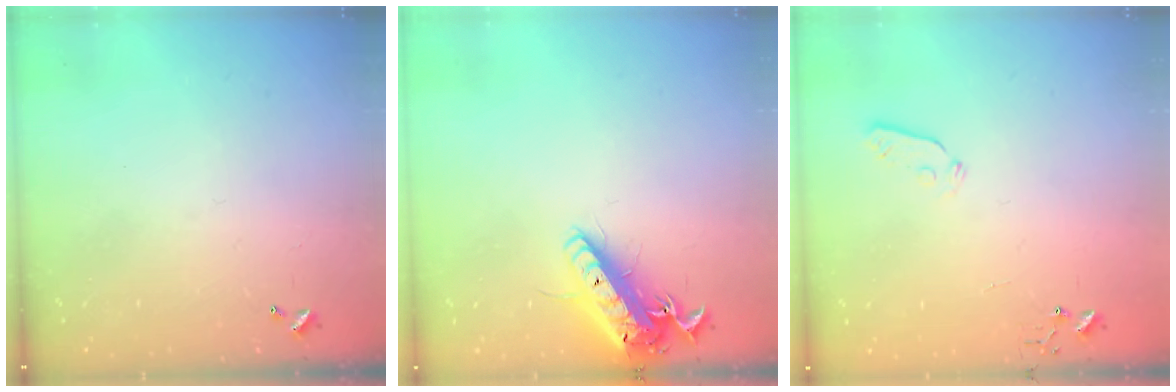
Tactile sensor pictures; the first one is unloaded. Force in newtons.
{"total": 16.1, "press": 15.8, "slide": 3.2}
{"total": 3.9, "press": 3.8, "slide": 0.9}